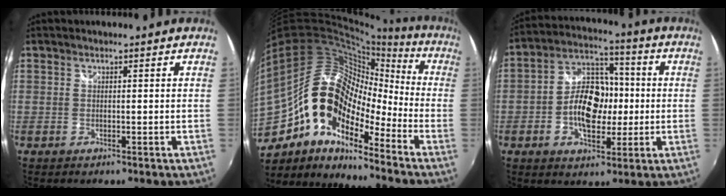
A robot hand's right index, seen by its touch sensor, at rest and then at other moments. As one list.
[{"total": 20.4, "force": [-9.8, 10.9, 14.2], "torque": [-0.260, -0.009, -0.197]}, {"total": 12.3, "force": [-1.9, 7.8, 9.4], "torque": [-0.176, 0.025, -0.032]}]